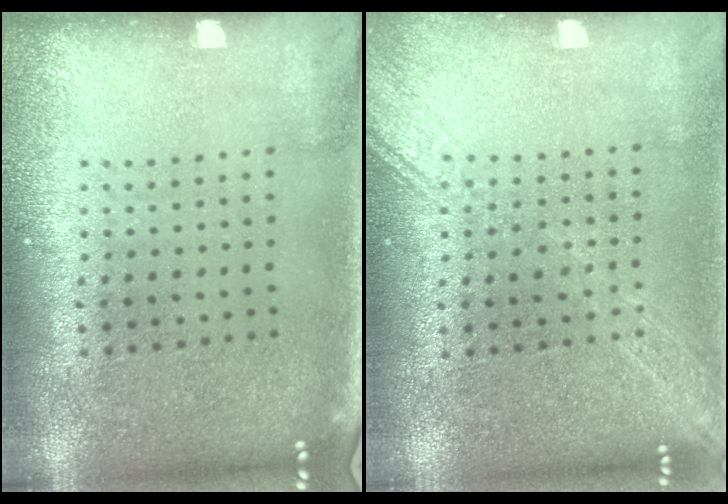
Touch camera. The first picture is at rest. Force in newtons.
{"total": 1.6, "press": 1.5, "slide": 0.2}